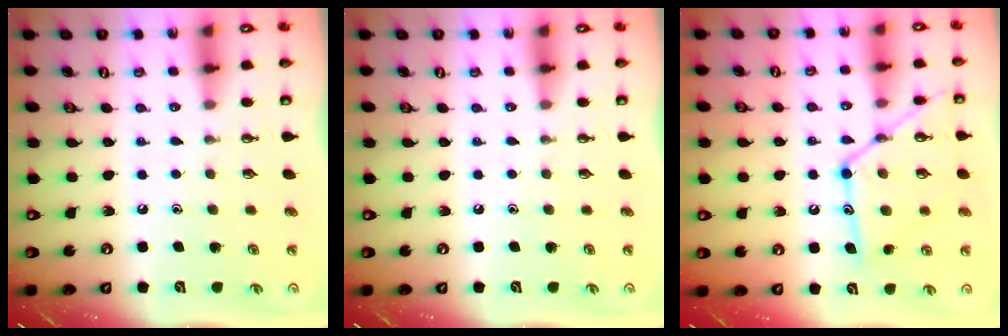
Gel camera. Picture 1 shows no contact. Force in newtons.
{"total": 0.0}
{"total": 16.8, "press": 16.7, "slide": 1.6}